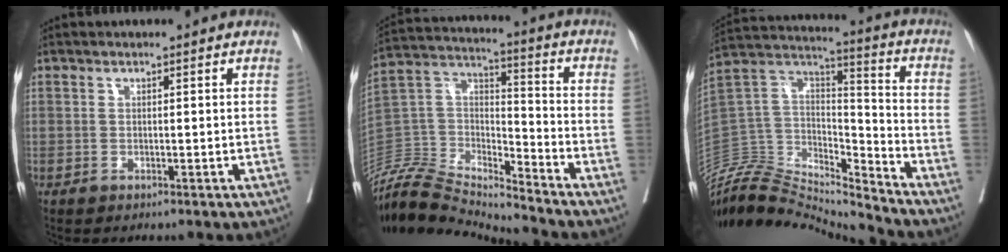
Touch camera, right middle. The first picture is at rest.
{"total": 15.1, "force": [-15.0, -0.3, 2.2], "torque": [-0.036, 0.042, -0.293]}
{"total": 19.0, "force": [-18.8, 2.0, 2.2], "torque": [-0.033, 0.068, -0.329]}